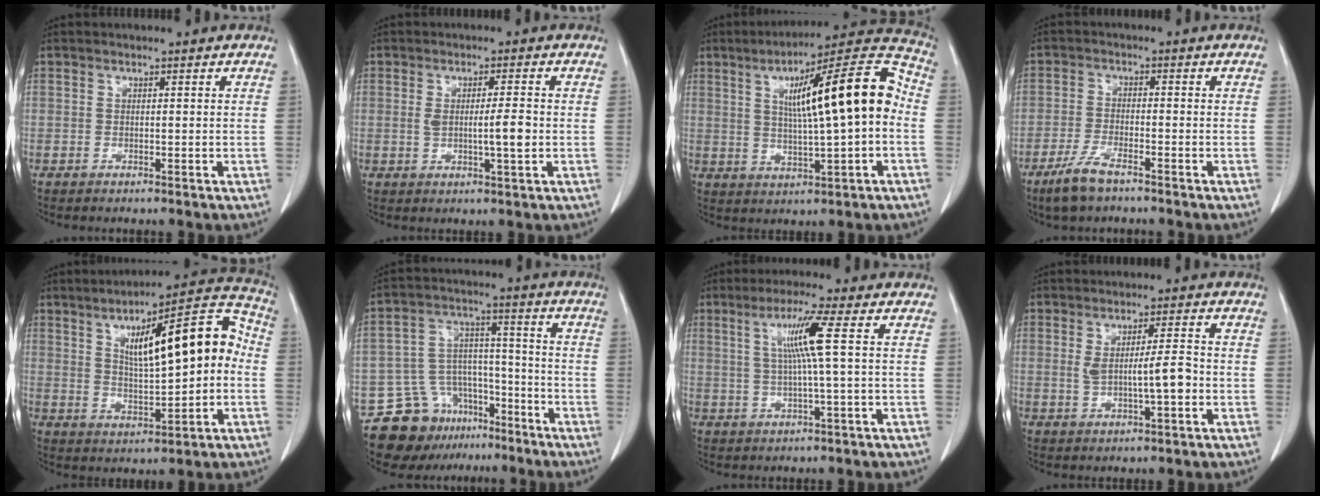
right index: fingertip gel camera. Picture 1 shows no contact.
{"total": 4.5, "force": [-0.3, 0.2, 4.5], "torque": [-0.077, -0.003, -0.003]}
{"total": 16.6, "force": [1.6, 2.0, 16.4], "torque": [-0.247, 0.034, 0.022]}
{"total": 5.3, "force": [-3.9, 1.1, 3.4], "torque": [-0.078, -0.008, -0.072]}
{"total": 15.7, "force": [2.2, 4.0, 15.0], "torque": [-0.215, 0.039, 0.035]}
{"total": 12.1, "force": [-9.0, 7.6, 2.9], "torque": [-0.045, 0.057, -0.142]}
{"total": 7.0, "force": [1.6, -1.3, 6.7], "torque": [-0.128, 0.004, 0.034]}
{"total": 5.7, "force": [-0.5, 0.7, 5.6], "torque": [-0.096, 0.003, -0.002]}